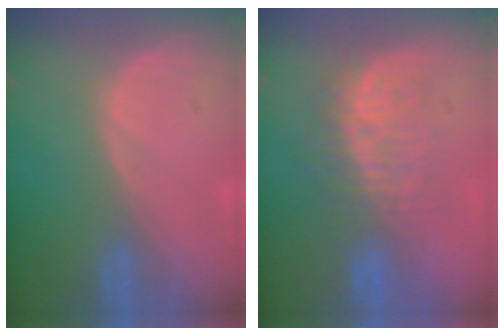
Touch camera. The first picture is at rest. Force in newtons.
{"total": 7.6, "press": 7.3, "slide": 2.1}